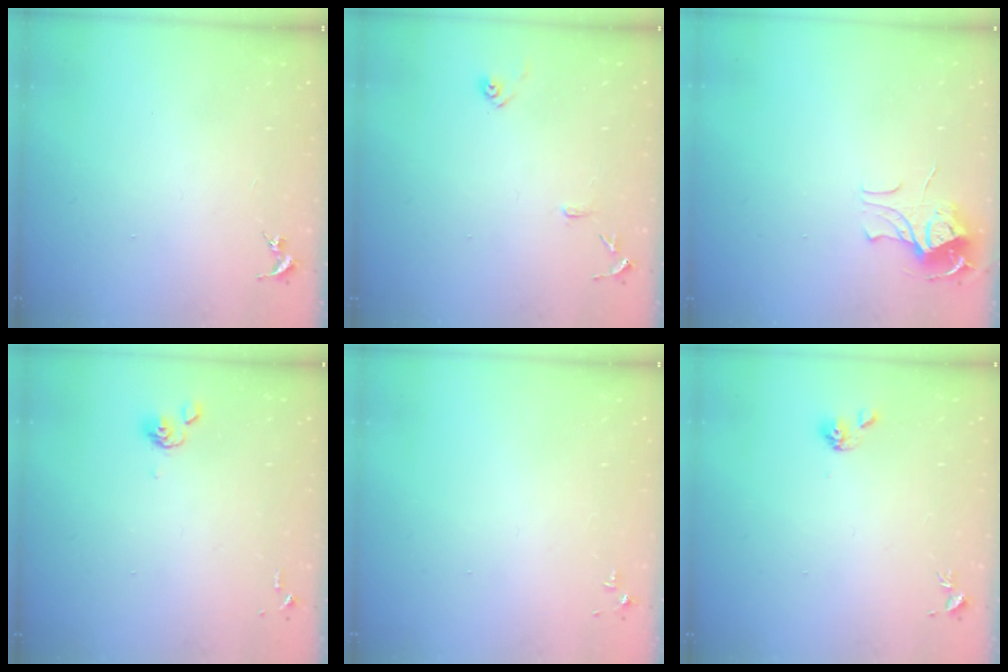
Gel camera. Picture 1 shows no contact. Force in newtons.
{"total": 9.0, "press": 8.9, "slide": 0.8}
{"total": 8.8, "press": 8.8, "slide": 0.7}
{"total": 4.9, "press": 4.8, "slide": 0.9}
{"total": 2.8, "press": 2.8, "slide": 0.4}
{"total": 4.7, "press": 4.5, "slide": 1.3}